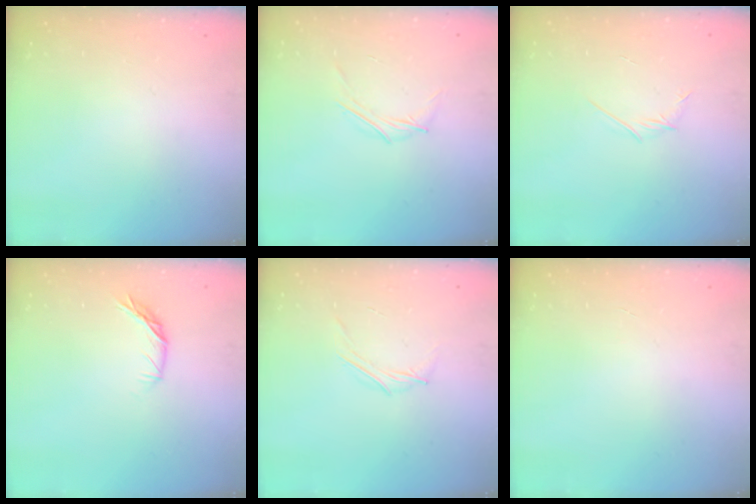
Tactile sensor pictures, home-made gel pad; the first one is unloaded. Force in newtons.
{"total": 3.9, "press": 3.7, "slide": 1.3}
{"total": 2.8, "press": 2.7, "slide": 0.8}
{"total": 6.4, "press": 6.4, "slide": 0.9}
{"total": 3.7, "press": 3.4, "slide": 1.3}
{"total": 0.0}